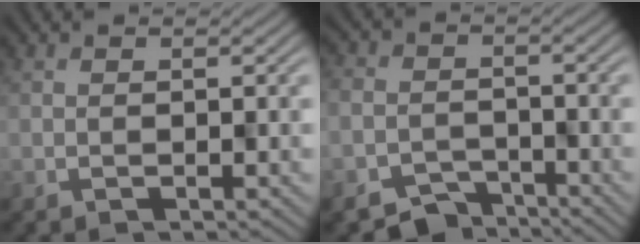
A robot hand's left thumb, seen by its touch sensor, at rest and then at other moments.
{"total": 4.6, "force": [-3.5, 2.8, 1.0], "torque": [-0.019, -0.010, -0.067]}